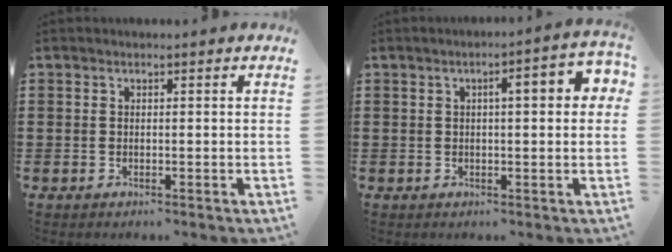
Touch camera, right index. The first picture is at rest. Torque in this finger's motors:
{"motor_torque": [1.16, -0.11, 0.63, 0.07]}